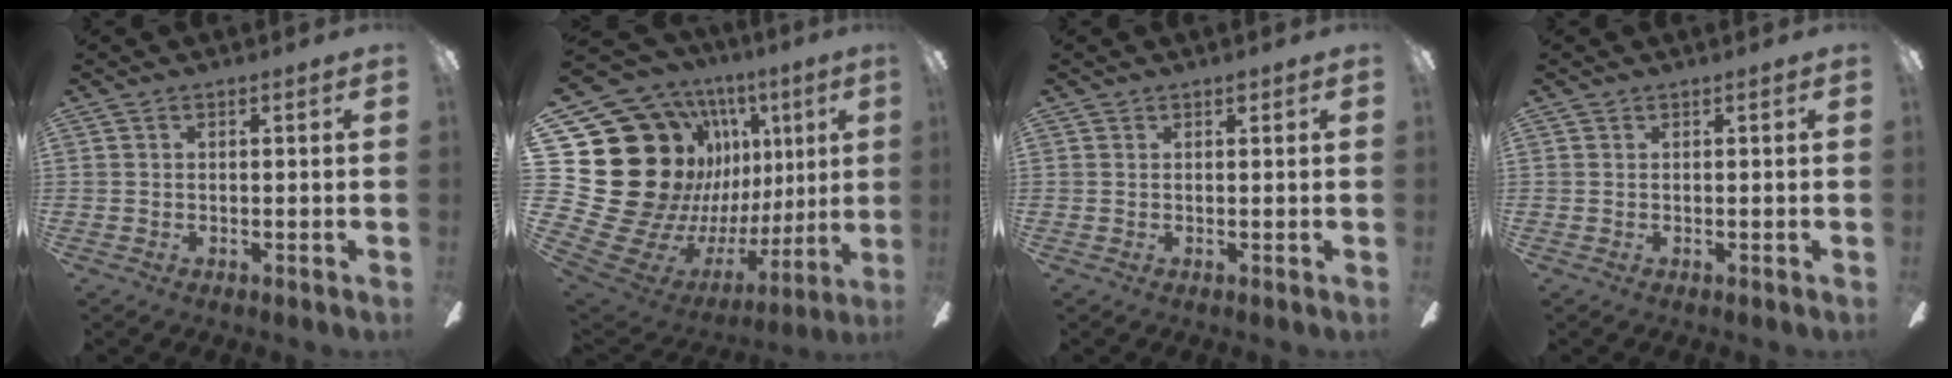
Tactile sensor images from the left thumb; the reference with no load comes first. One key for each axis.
{"total": 28.1, "fx": 5.6, "fy": 21.5, "fz": 17.3, "tx": -0.339, "ty": -0.095, "tz": 0.181}
{"total": 0.9, "fx": 0.6, "fy": 0.6, "fz": 0.4, "tx": 0.000, "ty": -0.001, "tz": 0.008}
{"total": 0.0}